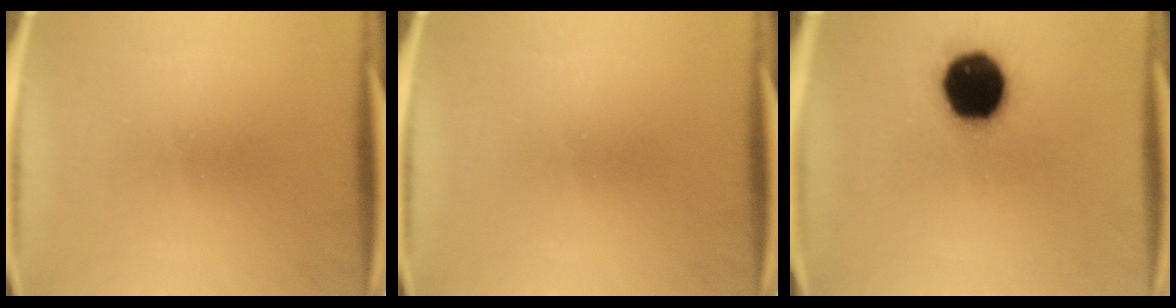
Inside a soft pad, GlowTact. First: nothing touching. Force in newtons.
{"total": 0.0}
{"total": 19.3}